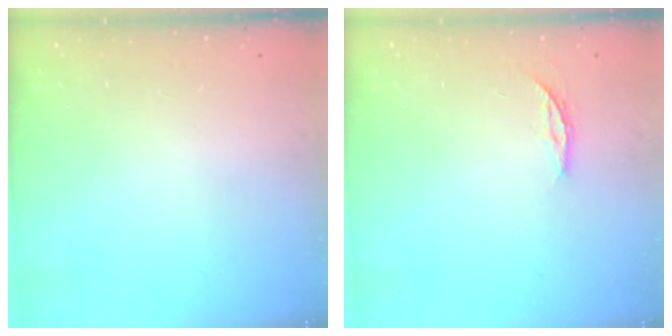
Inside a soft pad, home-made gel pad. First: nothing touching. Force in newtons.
{"total": 3.8, "press": 3.8, "slide": 0.3}